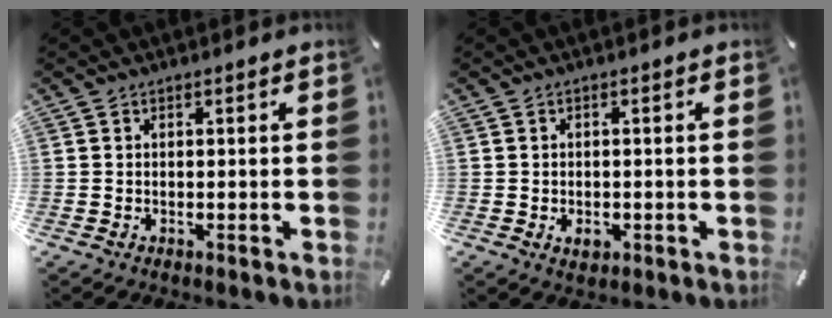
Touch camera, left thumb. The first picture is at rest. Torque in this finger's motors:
{"motor_torque": [0.31, 1.13, -0.28, -0.05, 0.00]}